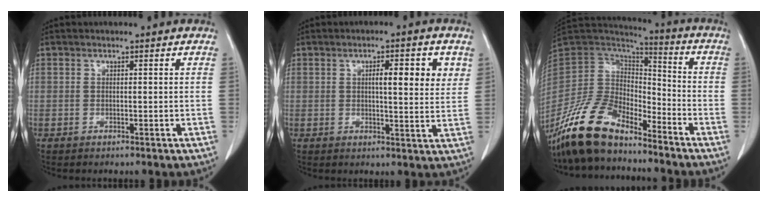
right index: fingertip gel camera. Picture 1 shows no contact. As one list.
[{"total": 6.7, "force": [2.3, 1.2, 6.2], "torque": [-0.087, 0.002, 0.027]}, {"total": 15.2, "force": [-12.1, 5.7, 7.1], "torque": [-0.149, 0.015, -0.235]}]